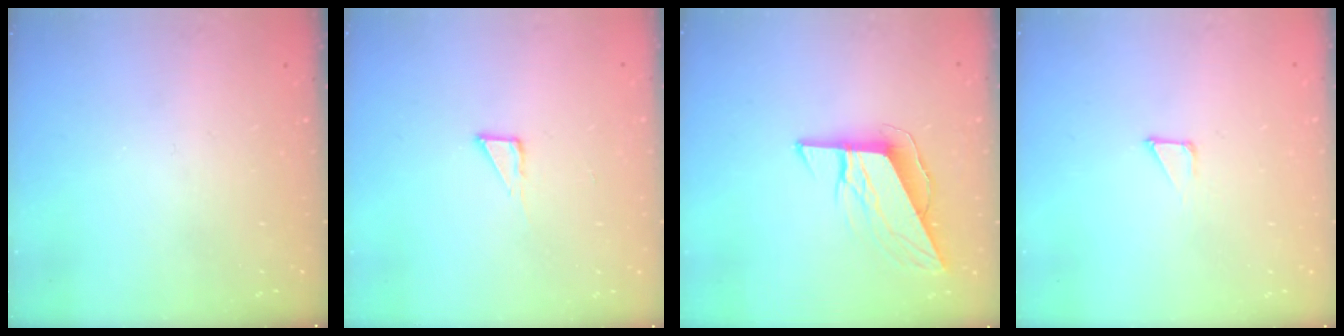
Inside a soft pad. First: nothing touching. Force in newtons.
{"total": 3.6, "press": 3.6, "slide": 0.3}
{"total": 9.3, "press": 9.3, "slide": 0.6}
{"total": 1.2, "press": 1.2, "slide": 0.0}